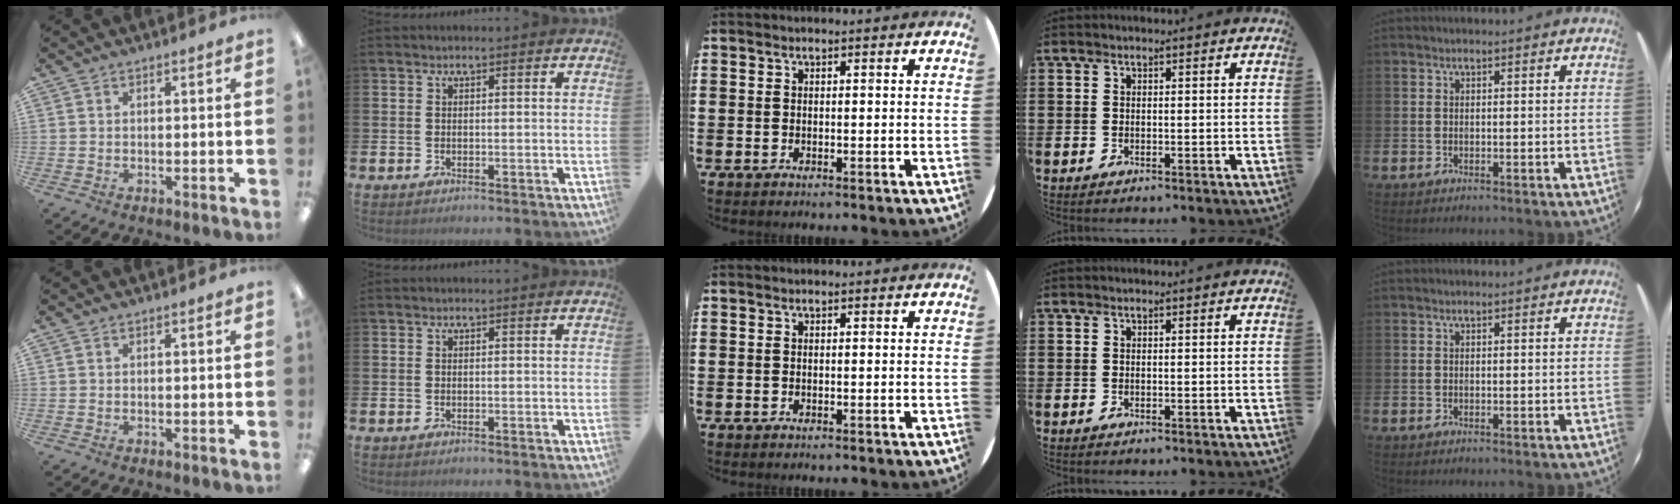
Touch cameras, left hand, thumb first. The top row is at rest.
{}